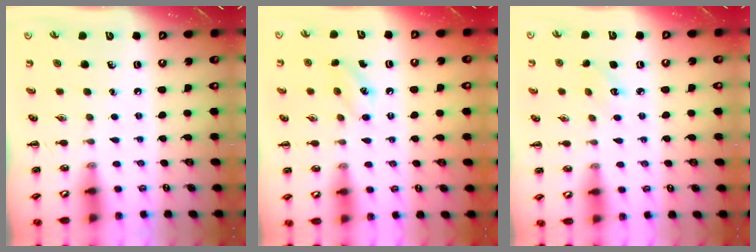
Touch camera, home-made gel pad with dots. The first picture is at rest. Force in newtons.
{"total": 7.6, "press": 7.3, "slide": 1.9}
{"total": 2.3, "press": 2.2, "slide": 0.6}